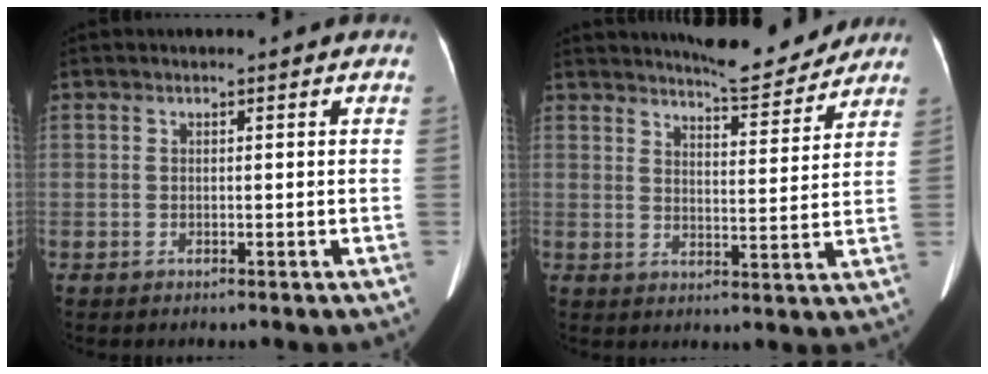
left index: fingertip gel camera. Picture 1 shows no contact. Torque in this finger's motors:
{"motor_torque": [0.30, -1.55, 0.02, -0.08]}